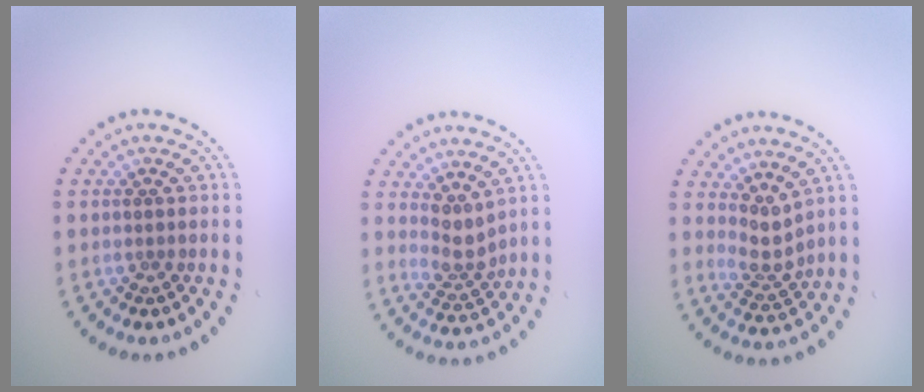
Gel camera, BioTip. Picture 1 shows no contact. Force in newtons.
{"total": 2.2, "press": 1.6, "slide": 1.6}
{"total": 2.3, "press": 1.6, "slide": 1.7}